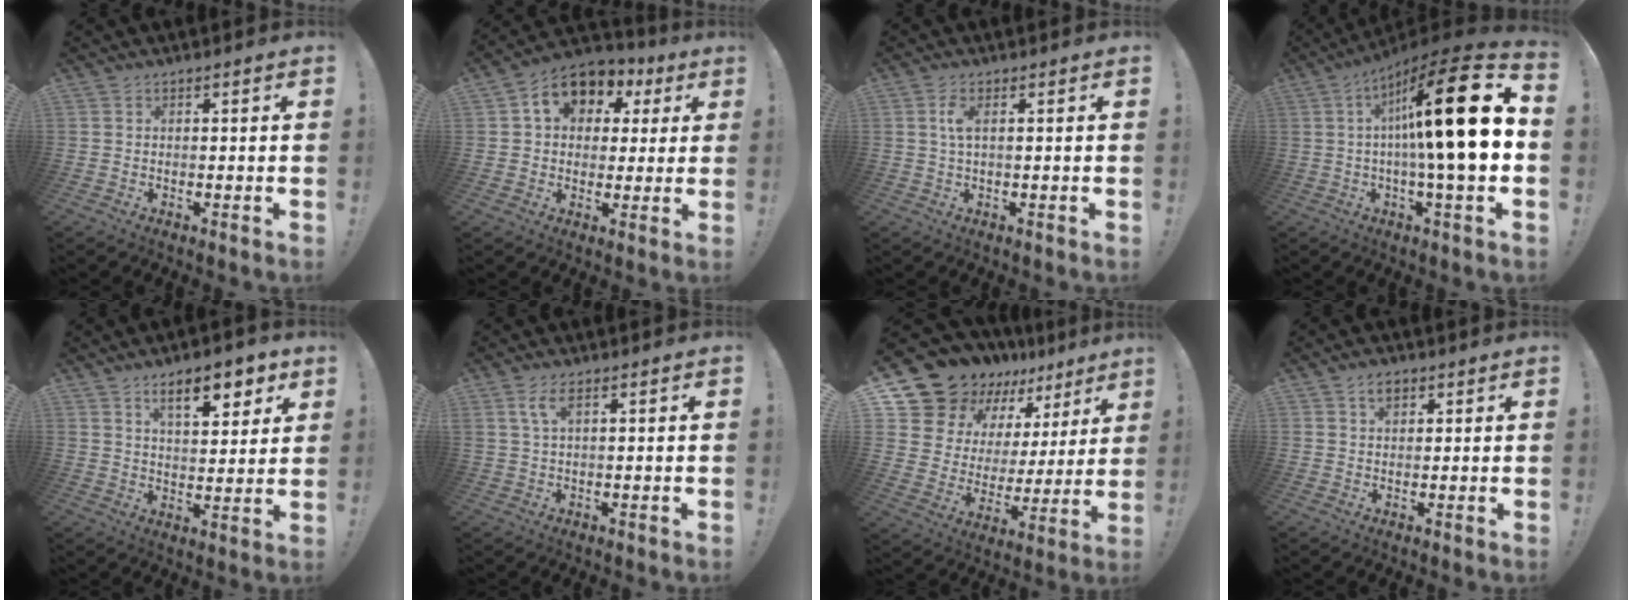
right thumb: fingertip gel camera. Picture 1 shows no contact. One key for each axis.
{"total": 11.7, "fx": 4.3, "fy": 8.8, "fz": 6.4, "tx": -0.096, "ty": -0.011, "tz": 0.083}
{"total": 3.5, "fx": 0.7, "fy": 1.0, "fz": 3.3, "tx": -0.063, "ty": -0.004, "tz": 0.008}
{"total": 22.7, "fx": 2.4, "fy": 2.9, "fz": 22.3, "tx": -0.356, "ty": -0.012, "tz": 0.021}
{"total": 11.2, "fx": 6.6, "fy": 4.1, "fz": 8.1, "tx": -0.112, "ty": -0.028, "tz": 0.109}
{"total": 4.0, "fx": 1.8, "fy": 1.1, "fz": 3.4, "tx": -0.064, "ty": 0.000, "tz": 0.032}
{"total": 16.8, "fx": 14.8, "fy": 7.0, "fz": 3.8, "tx": -0.075, "ty": -0.121, "tz": 0.283}
{"total": 3.6, "fx": 2.2, "fy": 2.1, "fz": 2.0, "tx": -0.022, "ty": -0.003, "tz": 0.036}